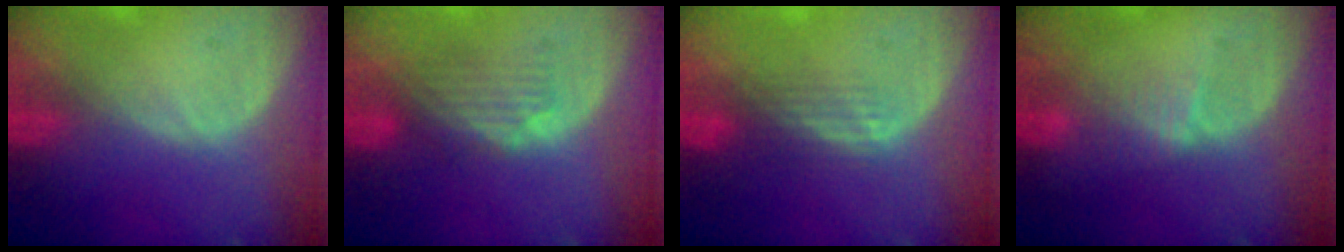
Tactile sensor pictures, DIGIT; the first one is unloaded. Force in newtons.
{"total": 4.5, "press": 3.9, "slide": 2.2}
{"total": 3.0, "press": 2.5, "slide": 1.6}
{"total": 2.4, "press": 2.4, "slide": 0.2}